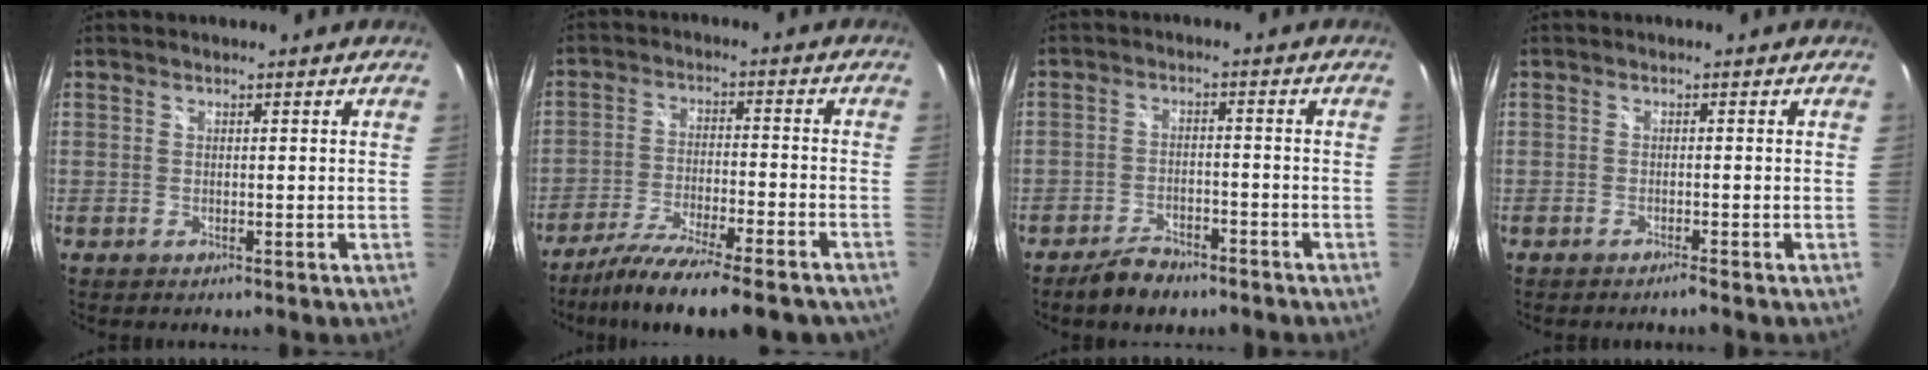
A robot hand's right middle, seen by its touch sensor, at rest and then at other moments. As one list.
[{"total": 17.6, "force": [-14.4, 2.7, 9.7], "torque": [-0.178, -0.041, -0.227]}, {"total": 6.2, "force": [-5.0, 2.6, 2.7], "torque": [-0.070, 0.000, -0.078]}, {"total": 1.2, "force": [-1.1, -0.1, 0.3], "torque": [-0.010, -0.002, -0.021]}]